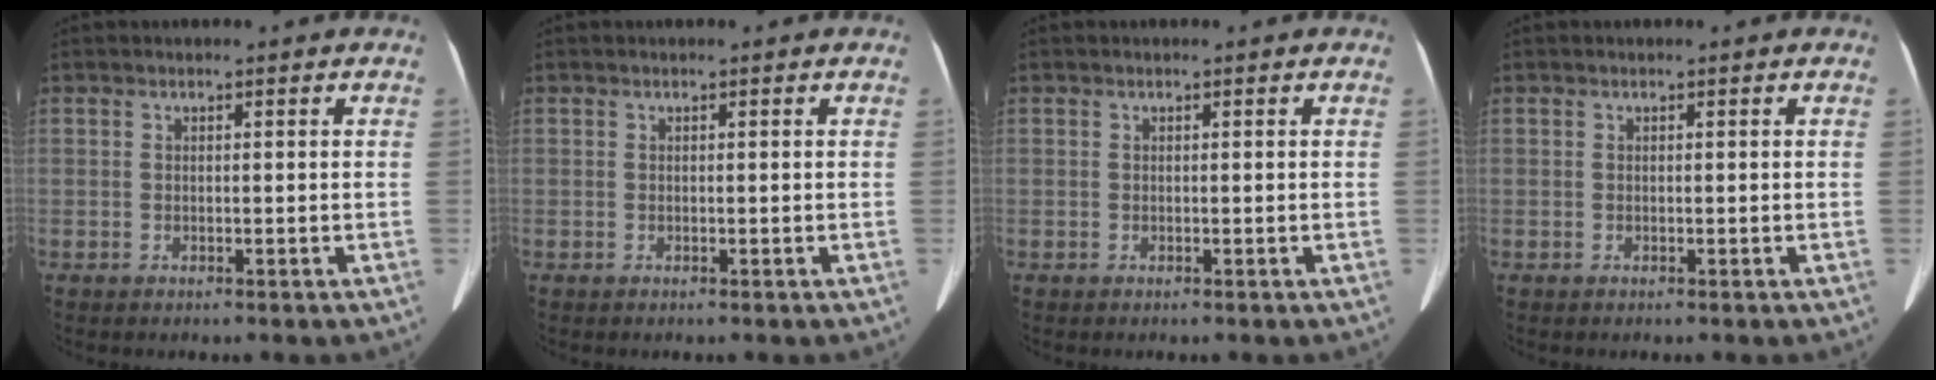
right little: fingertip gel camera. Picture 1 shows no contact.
{"total": 0.0}
{"total": 0.0}
{"total": 0.0}